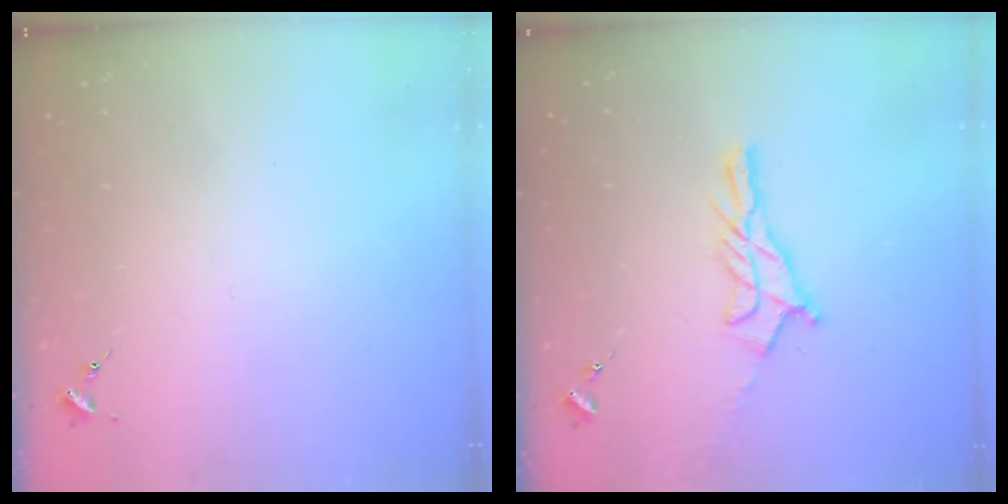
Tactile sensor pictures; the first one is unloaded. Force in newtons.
{"total": 11.2, "press": 11.1, "slide": 0.7}